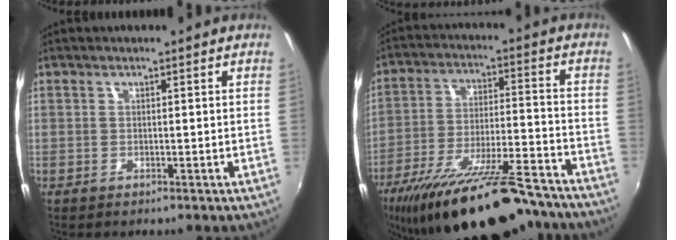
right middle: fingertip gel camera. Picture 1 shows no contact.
{"total": 26.2, "force": [-21.9, 6.0, 13.2], "torque": [-0.236, -0.039, -0.323]}